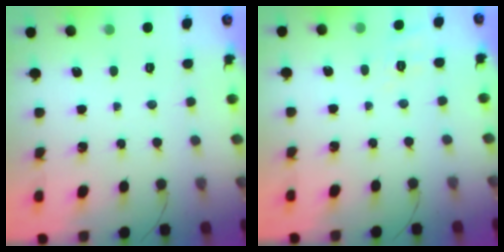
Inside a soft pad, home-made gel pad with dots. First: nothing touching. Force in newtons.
{"total": 2.6, "press": 1.5, "slide": 2.1}